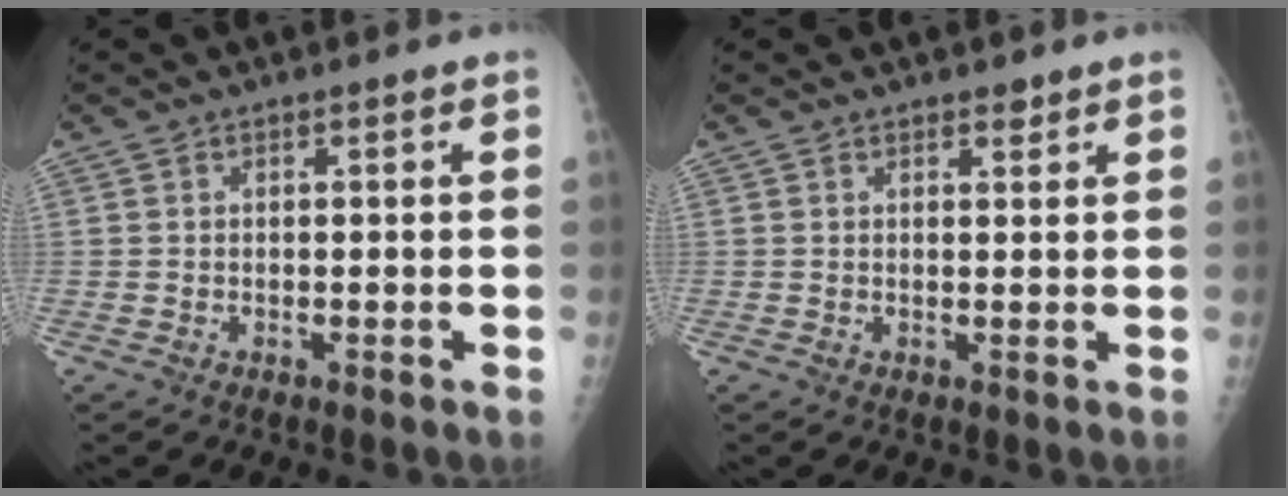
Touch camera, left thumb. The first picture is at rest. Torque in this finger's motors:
{"motor_torque": [-0.12, 0.33, 0.05, -0.02, 0.01]}